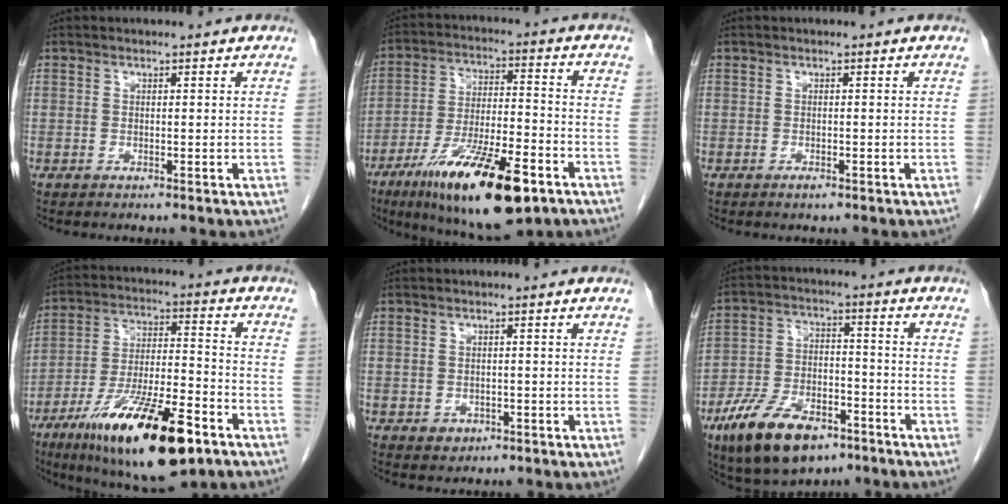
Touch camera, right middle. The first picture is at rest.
{"total": 18.5, "force": [-10.6, 4.1, 14.6], "torque": [-0.245, -0.027, -0.176]}
{"total": 0.7, "force": [-0.5, 0.3, 0.4], "torque": [-0.009, 0.000, -0.006]}
{"total": 20.6, "force": [-11.8, 4.6, 16.2], "torque": [-0.273, -0.027, -0.198]}
{"total": 1.9, "force": [-0.9, 1.6, 0.7], "torque": [-0.009, 0.004, -0.005]}
{"total": 13.8, "force": [-8.7, 6.2, 8.8], "torque": [-0.165, -0.004, -0.148]}